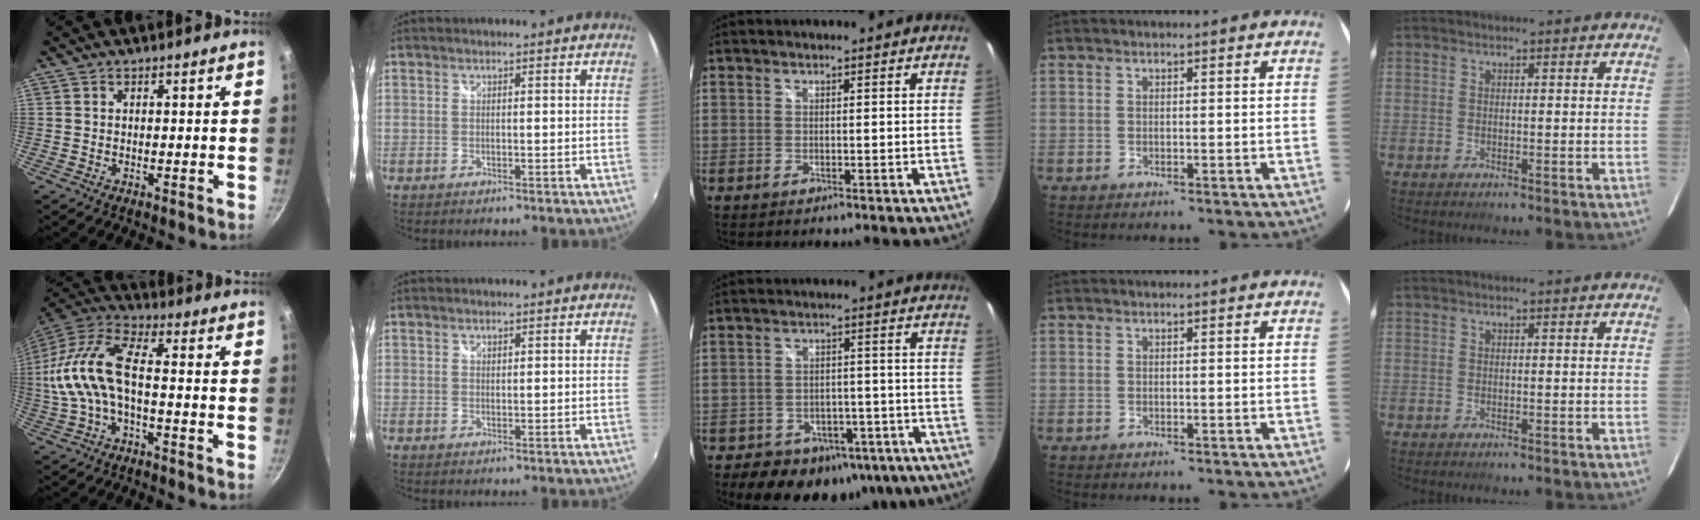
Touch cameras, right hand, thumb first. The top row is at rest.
{"thumb": {"total": 13.7, "force": [-2.1, 5.9, 12.2], "torque": [-0.260, 0.034, -0.054]}, "index": {"total": 0.6, "force": [0.4, 0.4, 0.2], "torque": [-0.002, 0.001, 0.007]}, "middle": {"total": 17.8, "force": [-11.5, 11.3, 7.5], "torque": [-0.147, 0.018, -0.122]}}